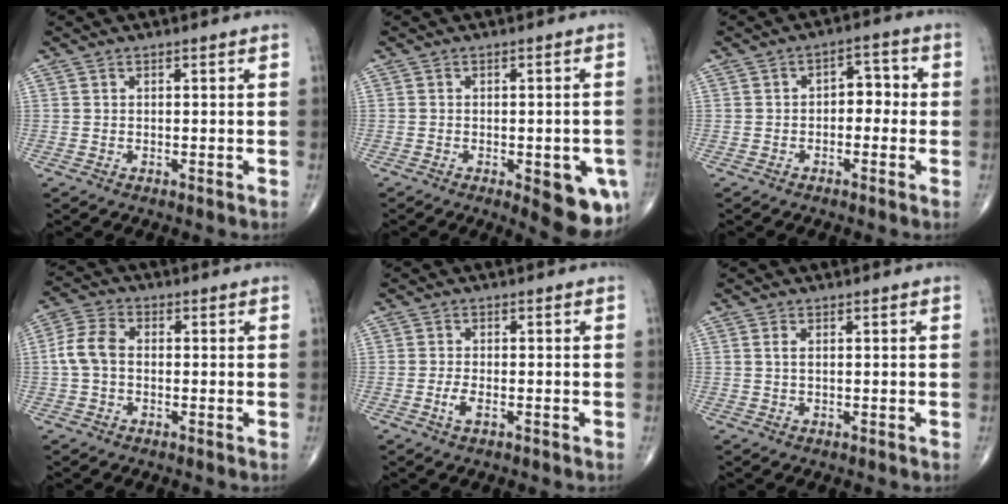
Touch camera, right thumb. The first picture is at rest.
{"total": 10.0, "force": [-3.7, 3.7, 8.5], "torque": [-0.080, 0.000, -0.036]}
{"total": 4.7, "force": [-0.5, 3.1, 3.5], "torque": [-0.025, 0.021, -0.017]}
{"total": 6.1, "force": [-0.3, 4.2, 4.4], "torque": [-0.093, 0.019, -0.014]}
{"total": 2.2, "force": [-0.9, 0.9, 1.8], "torque": [-0.044, 0.002, -0.017]}
{"total": 1.2, "force": [0.4, 0.5, 1.0], "torque": [-0.027, 0.004, 0.009]}